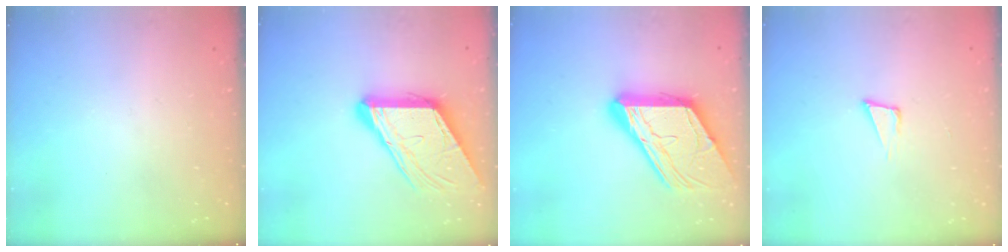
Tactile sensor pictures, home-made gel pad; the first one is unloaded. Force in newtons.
{"total": 14.0, "press": 13.9, "slide": 1.9}
{"total": 18.5, "press": 18.4, "slide": 1.9}
{"total": 3.9, "press": 2.6, "slide": 2.9}